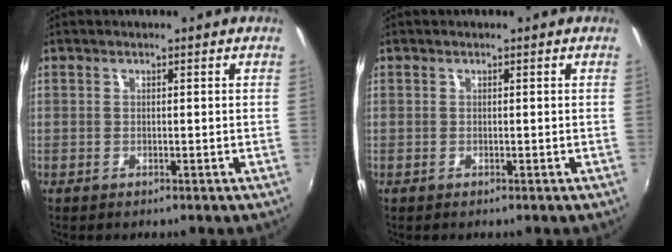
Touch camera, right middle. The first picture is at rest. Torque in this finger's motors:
{"motor_torque": [0.11, -0.01, 0.00, 0.00]}